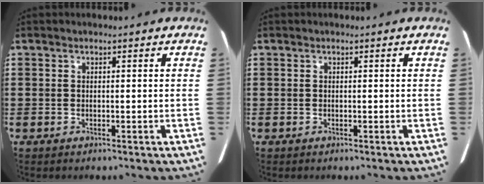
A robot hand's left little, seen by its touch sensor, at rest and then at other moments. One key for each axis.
{"total": 0.0}